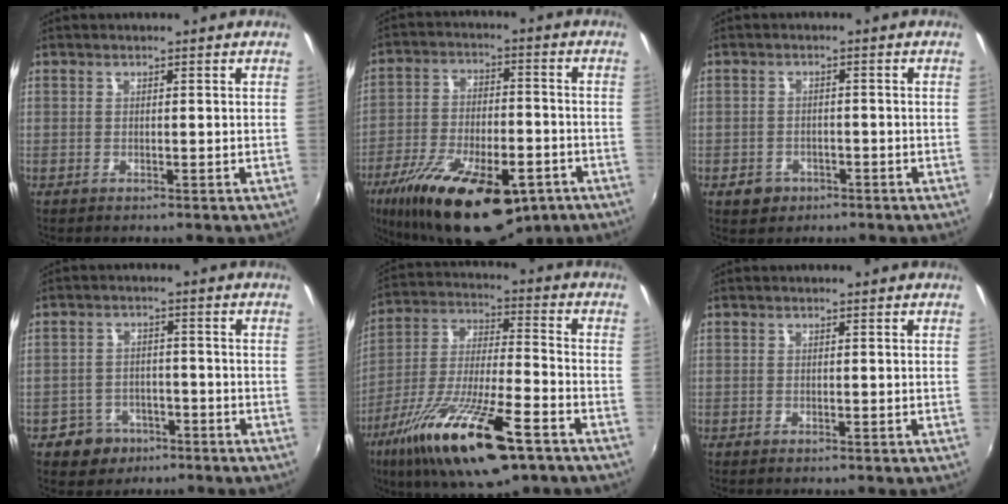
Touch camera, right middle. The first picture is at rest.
{"total": 23.6, "force": [-14.2, 10.2, 15.9], "torque": [-0.303, -0.036, -0.220]}
{"total": 3.8, "force": [-2.1, 2.9, 1.2], "torque": [-0.037, 0.004, -0.028]}
{"total": 6.3, "force": [-3.9, 4.7, 1.4], "torque": [-0.049, 0.016, -0.053]}
{"total": 22.2, "force": [-12.4, 5.7, 17.5], "torque": [-0.329, -0.051, -0.220]}
{"total": 0.0}